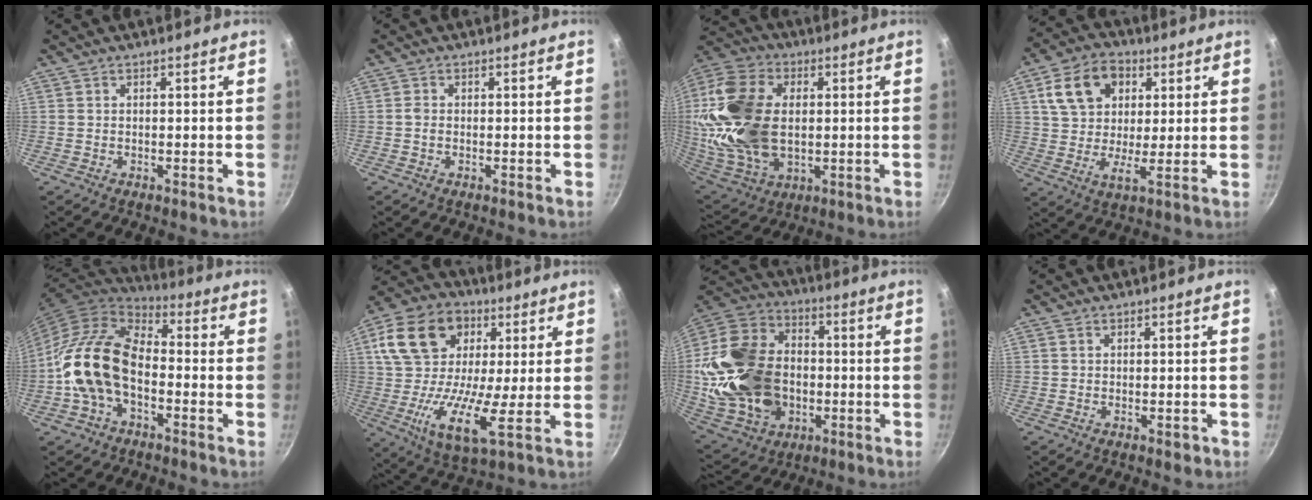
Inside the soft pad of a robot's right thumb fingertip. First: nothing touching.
{"total": 1.0, "force": [-0.2, 0.7, 0.6], "torque": [-0.014, 0.003, -0.005]}
{"total": 24.3, "force": [1.7, 15.6, 18.5], "torque": [-0.368, 0.000, 0.036]}
{"total": 12.8, "force": [5.0, 8.7, 8.0], "torque": [-0.125, 0.001, 0.074]}
{"total": 16.5, "force": [-3.8, 10.5, 12.2], "torque": [-0.203, 0.047, -0.088]}
{"total": 20.8, "force": [5.4, 12.9, 15.4], "torque": [-0.261, -0.005, 0.070]}
{"total": 26.1, "force": [-1.8, 19.4, 17.3], "torque": [-0.315, 0.038, -0.018]}
{"total": 1.7, "force": [-0.4, 1.0, 1.3], "torque": [-0.014, -0.001, -0.006]}